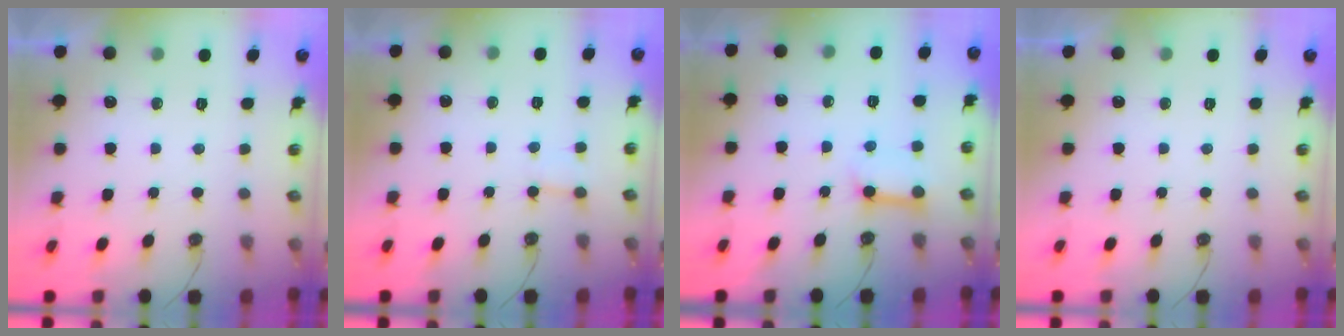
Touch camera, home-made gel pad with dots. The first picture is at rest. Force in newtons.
{"total": 4.4, "press": 4.3, "slide": 0.3}
{"total": 9.2, "press": 9.1, "slide": 1.2}
{"total": 2.9, "press": 2.9, "slide": 0.2}